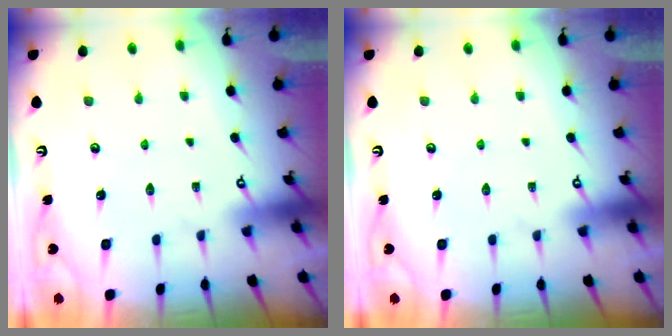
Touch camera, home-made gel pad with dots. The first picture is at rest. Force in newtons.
{"total": 0.0}